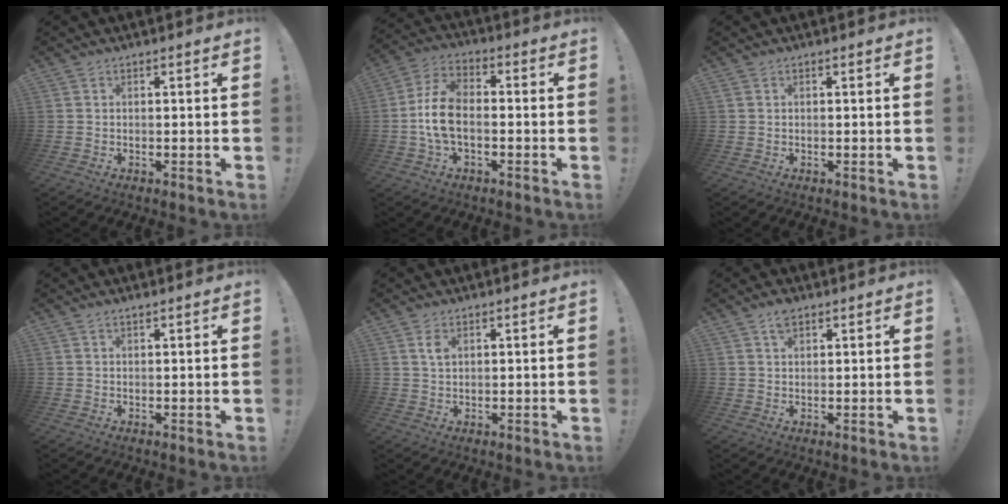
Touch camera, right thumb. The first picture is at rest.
{"total": 11.1, "force": [-2.0, 6.5, 8.8], "torque": [-0.189, 0.016, -0.033]}
{"total": 0.0}
{"total": 0.7, "force": [0.6, 0.0, 0.4], "torque": [-0.002, -0.002, 0.010]}
{"total": 2.9, "force": [1.3, 1.6, 2.1], "torque": [-0.033, -0.002, 0.020]}
{"total": 3.2, "force": [2.0, 1.7, 1.8], "torque": [-0.028, -0.004, 0.035]}